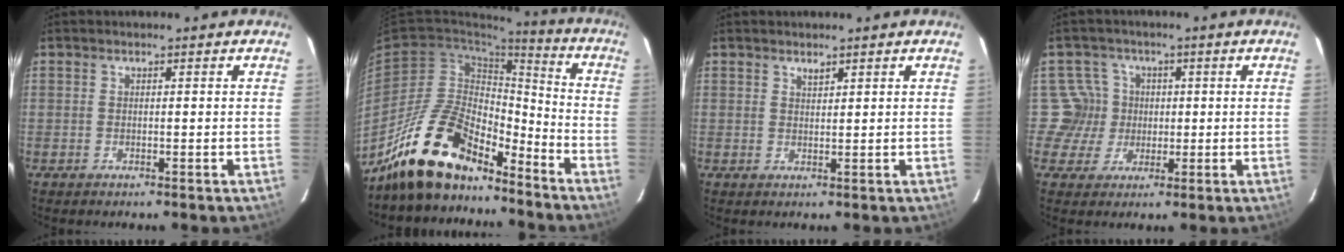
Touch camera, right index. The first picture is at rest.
{"total": 17.6, "force": [-14.1, 6.7, 8.1], "torque": [-0.162, 0.015, -0.245]}
{"total": 1.2, "force": [1.0, 0.5, 0.5], "torque": [-0.007, 0.001, 0.018]}
{"total": 5.5, "force": [-0.1, 5.5, -0.6], "torque": [0.023, 0.012, -0.009]}